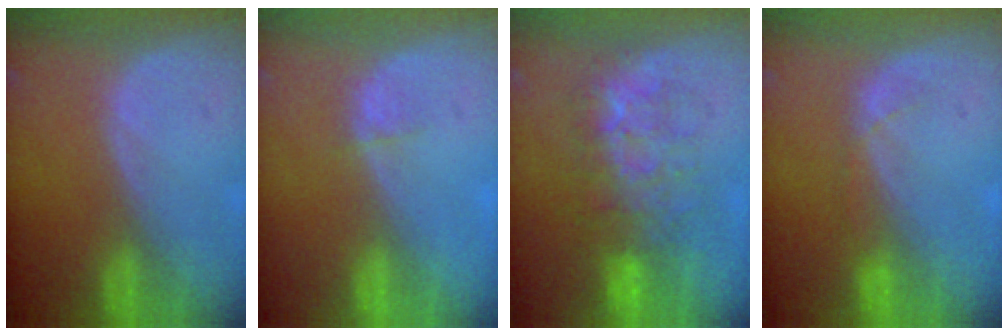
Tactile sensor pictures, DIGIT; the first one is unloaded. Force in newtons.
{"total": 1.1, "press": 1.0, "slide": 0.4}
{"total": 7.8, "press": 7.7, "slide": 1.5}
{"total": 1.4, "press": 1.3, "slide": 0.3}